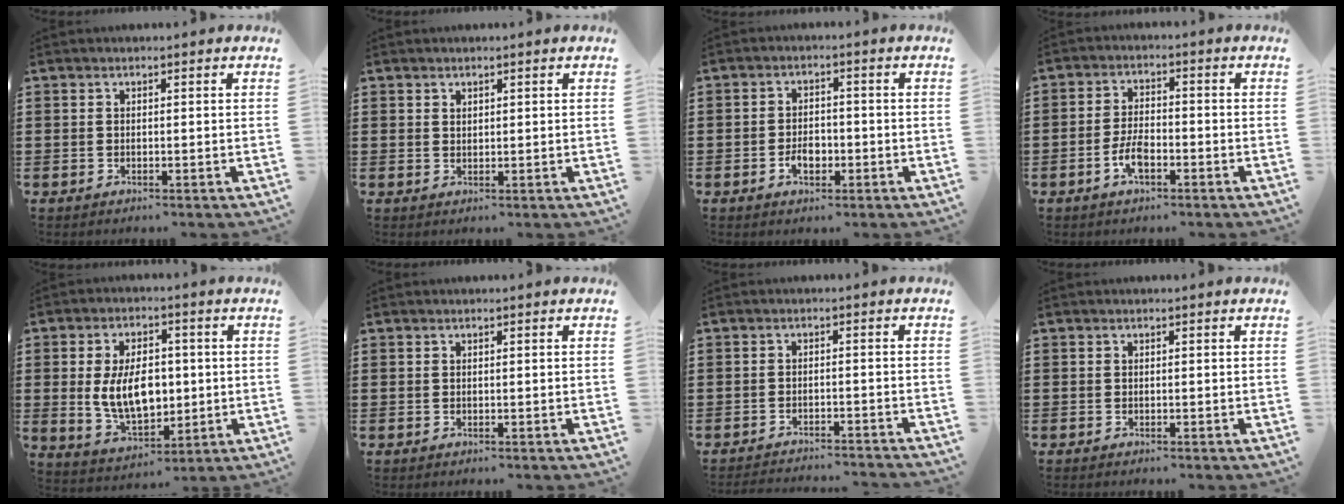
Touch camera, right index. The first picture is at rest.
{"total": 0.9, "force": [0.8, 0.4, 0.2], "torque": [-0.004, 0.001, 0.016]}
{"total": 3.5, "force": [-1.3, 2.1, 2.4], "torque": [-0.038, -0.001, -0.025]}
{"total": 4.6, "force": [-2.1, 2.1, 3.6], "torque": [-0.089, -0.003, -0.046]}
{"total": 9.5, "force": [0.2, 5.8, 7.5], "torque": [-0.140, 0.001, -0.001]}
{"total": 0.0}
{"total": 2.4, "force": [-2.4, -0.3, 0.2], "torque": [-0.007, -0.001, -0.051]}
{"total": 0.0}